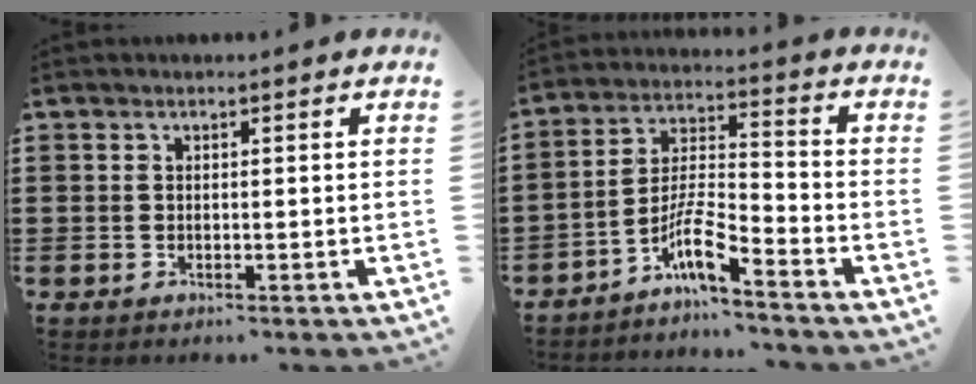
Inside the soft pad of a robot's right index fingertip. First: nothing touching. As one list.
[{"total": 7.2, "force": [-5.3, 1.2, 4.7], "torque": [-0.100, -0.001, -0.104]}]